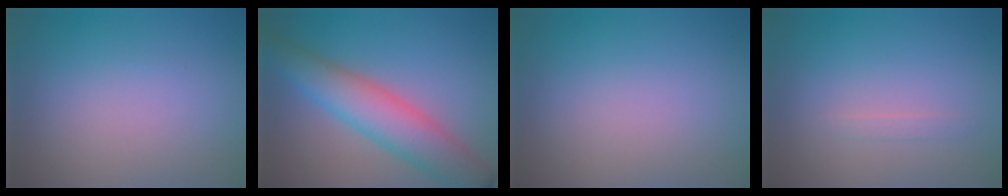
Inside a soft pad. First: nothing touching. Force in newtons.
{"total": 6.5, "press": 6.5, "slide": 0.1}
{"total": 0.0}
{"total": 0.7, "press": 0.7, "slide": 0.1}